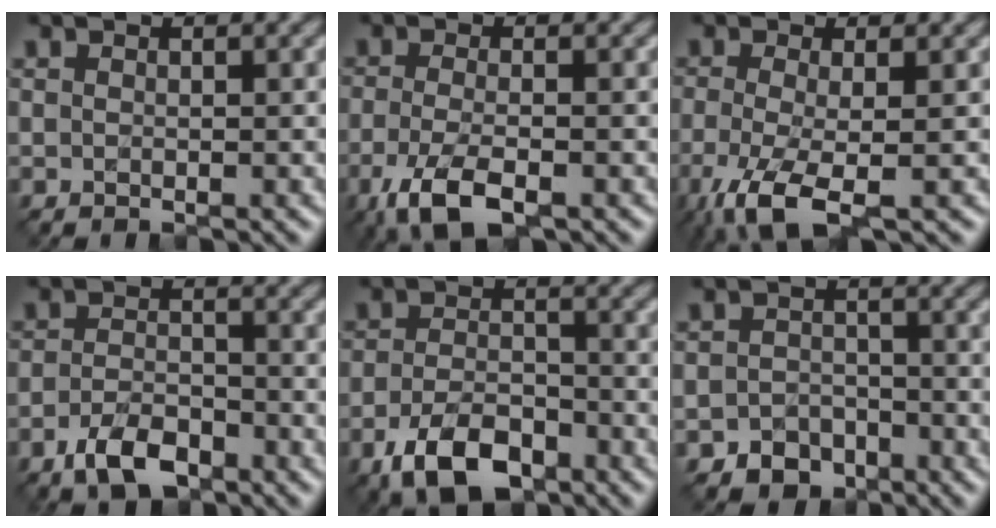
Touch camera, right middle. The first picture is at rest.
{"total": 4.5, "force": [-2.8, 1.3, 3.3], "torque": [-0.084, -0.002, -0.062]}
{"total": 5.1, "force": [-2.7, 1.3, 4.2], "torque": [-0.104, -0.010, -0.057]}
{"total": 3.4, "force": [-2.5, 1.4, 1.9], "torque": [-0.044, 0.006, -0.050]}
{"total": 5.4, "force": [-3.6, 2.6, 3.2], "torque": [-0.070, 0.002, -0.068]}
{"total": 2.3, "force": [-1.7, 1.6, -0.2], "torque": [0.006, 0.011, -0.032]}